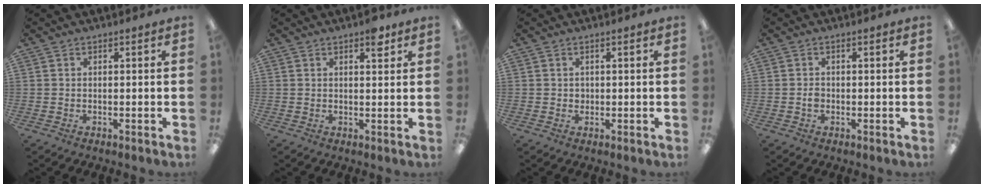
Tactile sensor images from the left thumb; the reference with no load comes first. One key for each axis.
{"total": 3.8, "fx": 2.4, "fy": 1.5, "fz": 2.5, "tx": -0.023, "ty": -0.010, "tz": 0.035}
{"total": 0.9, "fx": 0.3, "fy": 0.9, "fz": 0.2, "tx": -0.005, "ty": 0.005, "tz": 0.005}
{"total": 1.6, "fx": -0.3, "fy": 1.2, "fz": 0.9, "tx": -0.018, "ty": 0.004, "tz": -0.006}